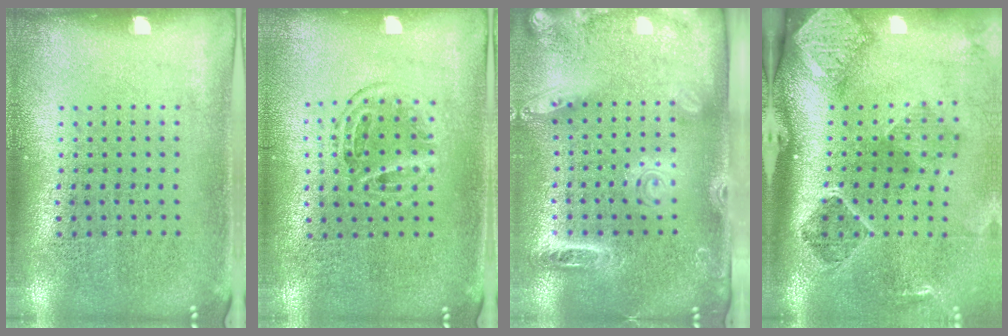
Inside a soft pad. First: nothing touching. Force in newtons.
{"total": 1.0, "press": 0.9, "slide": 0.4}
{"total": 2.5, "press": 1.9, "slide": 1.6}
{"total": 2.9, "press": 1.8, "slide": 2.2}